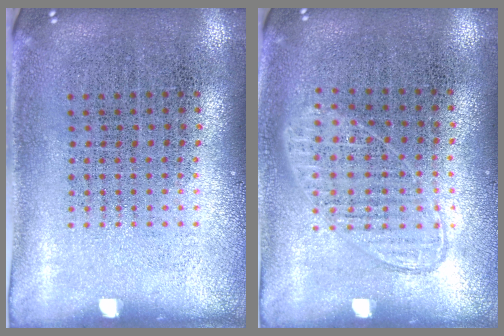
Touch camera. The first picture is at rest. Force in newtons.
{"total": 1.0, "press": 0.9, "slide": 0.4}